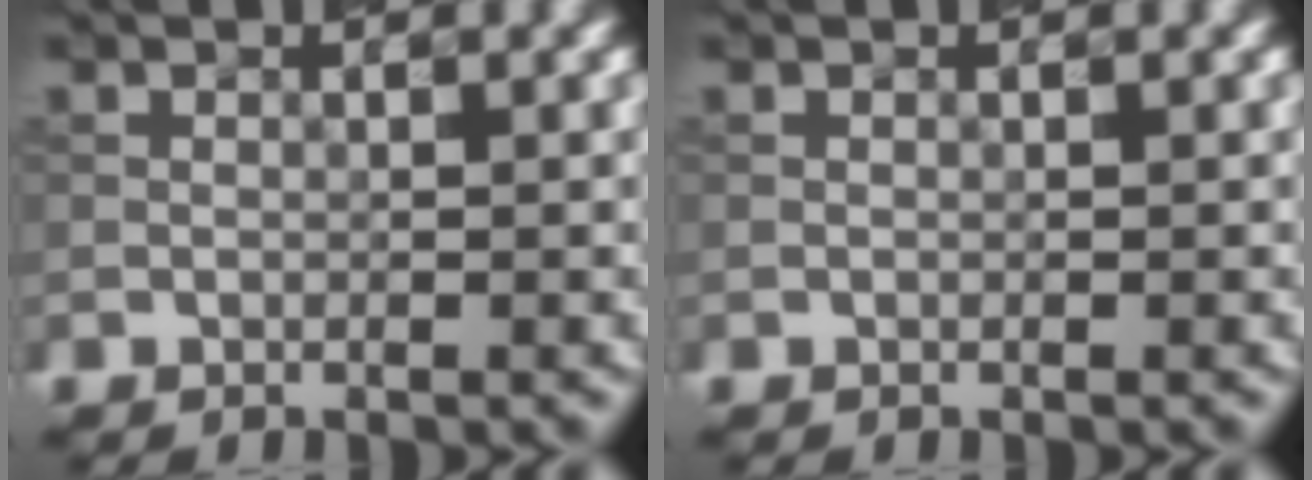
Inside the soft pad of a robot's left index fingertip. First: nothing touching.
{"total": 0.0}